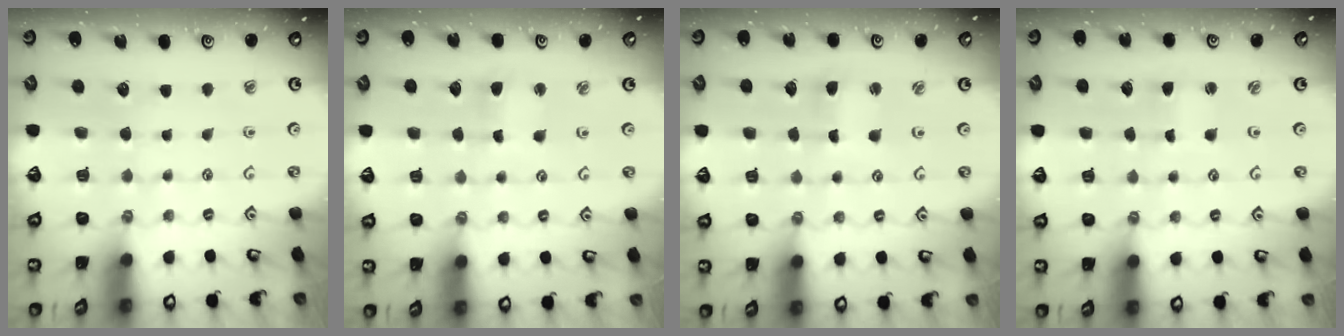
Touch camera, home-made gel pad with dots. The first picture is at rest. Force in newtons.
{"total": 3.1, "press": 3.1, "slide": 0.3}
{"total": 2.4, "press": 2.4, "slide": 0.3}
{"total": 1.8, "press": 1.7, "slide": 0.4}